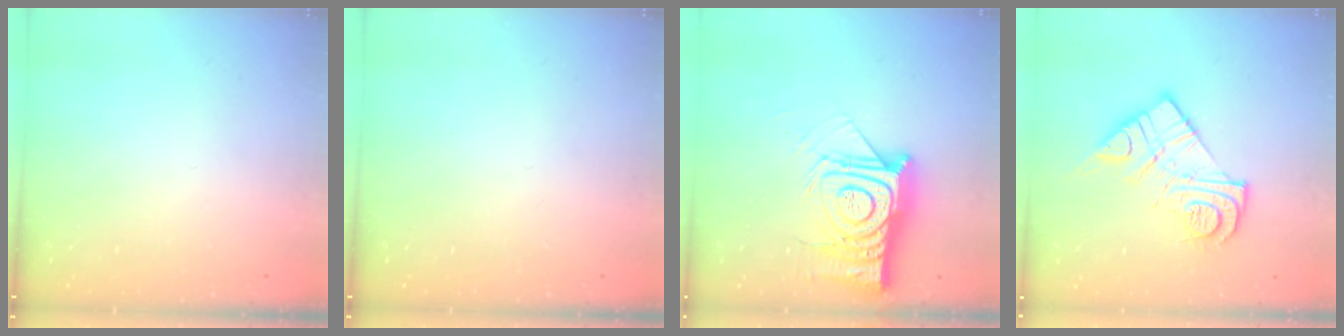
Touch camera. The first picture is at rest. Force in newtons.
{"total": 0.0}
{"total": 18.4, "press": 18.4, "slide": 1.5}
{"total": 14.7, "press": 14.7, "slide": 1.3}